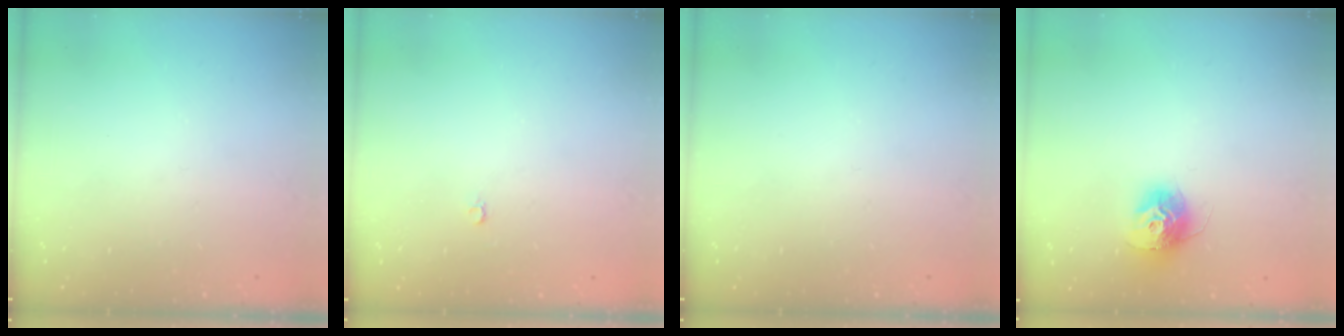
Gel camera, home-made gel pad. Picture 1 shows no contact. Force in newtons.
{"total": 2.0, "press": 2.0, "slide": 0.4}
{"total": 0.0}
{"total": 11.8, "press": 11.8, "slide": 0.9}